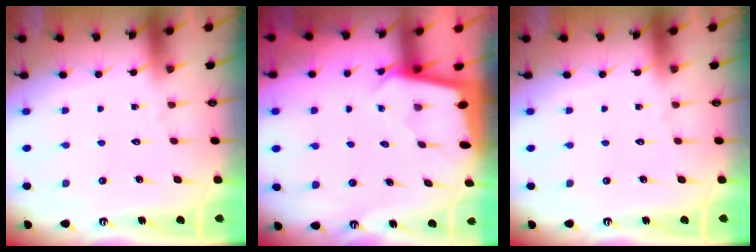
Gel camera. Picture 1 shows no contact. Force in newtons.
{"total": 1.9, "press": 1.9, "slide": 0.1}
{"total": 0.0}